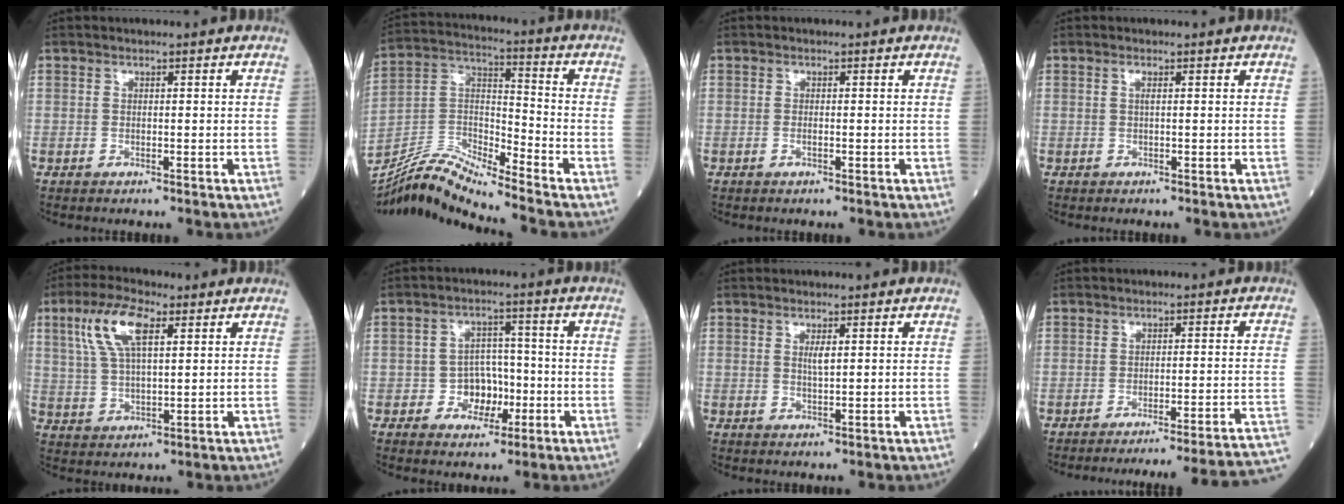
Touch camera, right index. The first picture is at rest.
{"total": 11.6, "force": [-11.1, -1.1, 3.2], "torque": [-0.063, 0.024, -0.212]}
{"total": 0.7, "force": [-0.2, 0.2, 0.7], "torque": [-0.016, -0.001, -0.003]}
{"total": 0.8, "force": [0.2, 0.0, 0.7], "torque": [-0.019, 0.001, 0.003]}
{"total": 9.4, "force": [4.1, 3.0, 7.9], "torque": [-0.171, 0.017, 0.081]}
{"total": 5.6, "force": [-1.7, 4.6, 2.7], "torque": [-0.035, 0.017, -0.025]}
{"total": 1.7, "force": [0.5, 0.2, 1.6], "torque": [-0.031, -0.003, 0.009]}
{"total": 21.0, "force": [-19.8, -1.9, 6.8], "torque": [-0.027, -0.017, -0.242]}